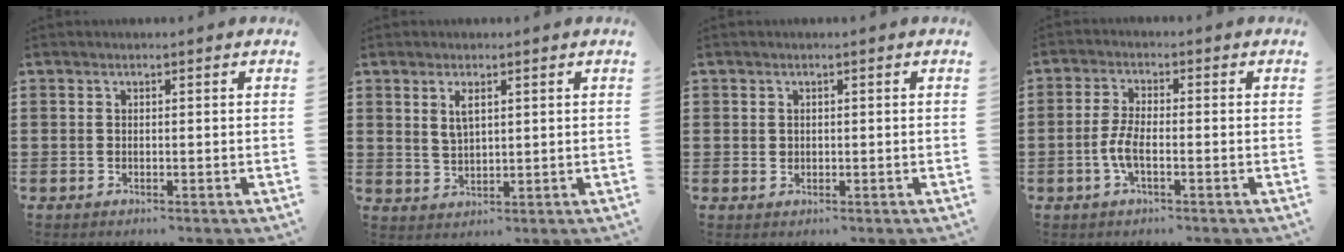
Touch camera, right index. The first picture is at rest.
{"total": 2.9, "force": [1.5, 1.3, 2.1], "torque": [-0.045, 0.004, 0.026]}
{"total": 0.9, "force": [0.3, 0.8, 0.1], "torque": [-0.004, 0.004, 0.006]}
{"total": 4.0, "force": [-1.4, 1.2, 3.5], "torque": [-0.090, -0.005, -0.034]}